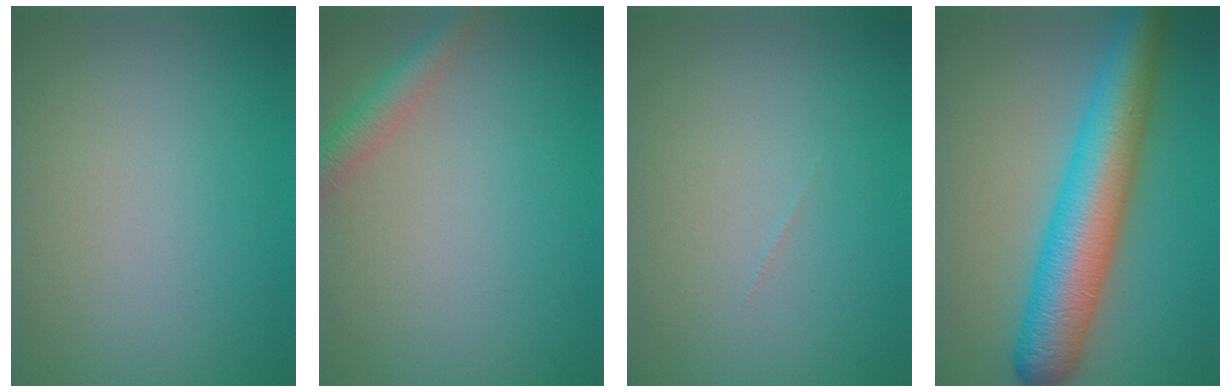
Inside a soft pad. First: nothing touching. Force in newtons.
{"total": 2.6, "press": 2.6, "slide": 0.2}
{"total": 0.0}
{"total": 9.4, "press": 9.4, "slide": 0.2}